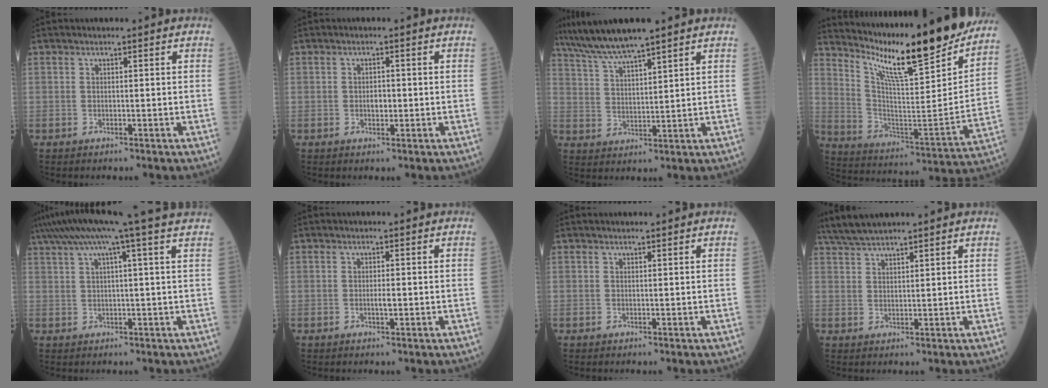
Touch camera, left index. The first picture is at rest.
{"total": 1.5, "force": [-0.3, 0.9, 1.1], "torque": [-0.018, 0.002, -0.005]}
{"total": 8.0, "force": [6.9, -0.3, 4.2], "torque": [-0.087, 0.017, 0.133]}
{"total": 23.6, "force": [19.9, 1.5, 12.6], "torque": [-0.209, -0.064, 0.298]}
{"total": 12.0, "force": [8.8, -2.0, 7.8], "torque": [-0.134, 0.030, 0.118]}
{"total": 1.0, "force": [-0.3, 0.2, 0.9], "torque": [-0.017, -0.001, -0.004]}
{"total": 0.9, "force": [0.8, -0.1, 0.5], "torque": [-0.005, 0.009, 0.015]}
{"total": 5.9, "force": [5.4, 0.1, 2.5], "torque": [-0.055, 0.032, 0.106]}